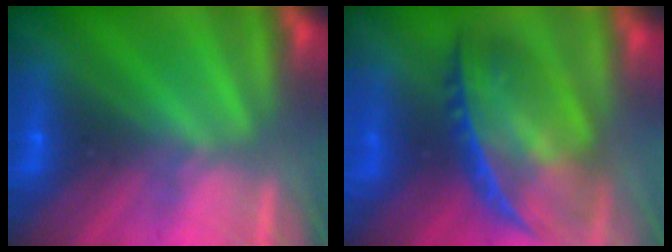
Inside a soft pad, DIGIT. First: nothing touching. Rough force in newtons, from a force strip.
{"total": 9.1}